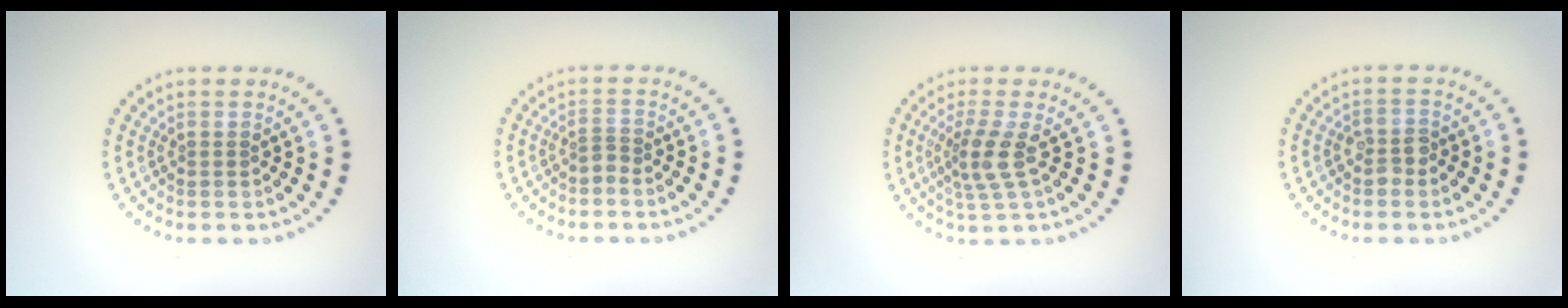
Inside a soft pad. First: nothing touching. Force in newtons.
{"total": 0.9, "press": 0.5, "slide": 0.7}
{"total": 2.8, "press": 2.1, "slide": 1.8}
{"total": 1.7, "press": 1.6, "slide": 0.4}